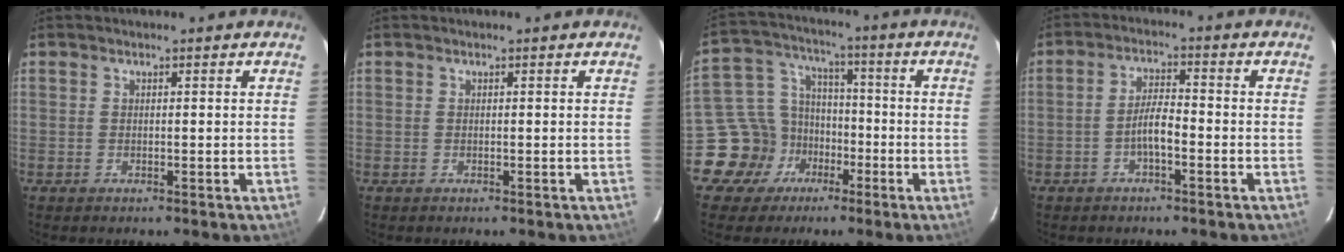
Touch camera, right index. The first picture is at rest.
{"total": 0.0}
{"total": 11.3, "force": [-5.8, 9.6, 2.0], "torque": [-0.058, 0.042, -0.088]}
{"total": 4.1, "force": [-1.9, 1.0, 3.5], "torque": [-0.070, 0.007, -0.034]}